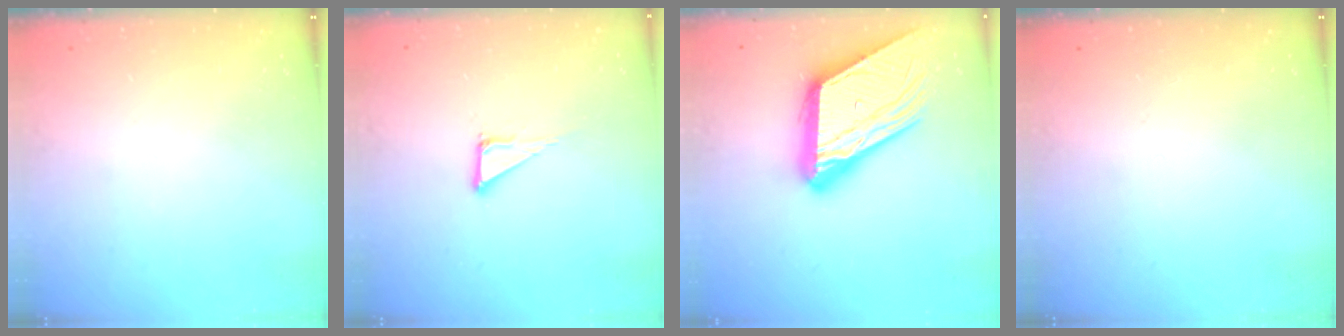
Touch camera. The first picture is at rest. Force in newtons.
{"total": 4.7, "press": 4.7, "slide": 0.2}
{"total": 20.7, "press": 20.6, "slide": 2.1}
{"total": 0.0}